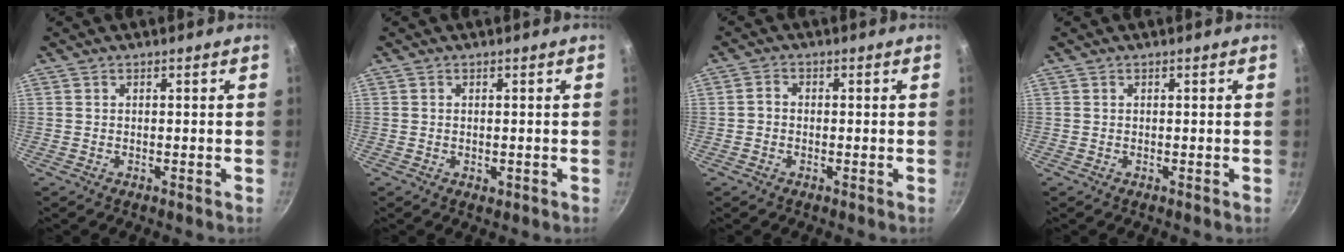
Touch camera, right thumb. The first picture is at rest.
{"total": 1.1, "force": [-0.1, 0.7, 0.8], "torque": [-0.011, -0.002, -0.001]}
{"total": 2.0, "force": [-0.4, 1.7, 1.0], "torque": [-0.016, 0.011, -0.010]}
{"total": 0.0}